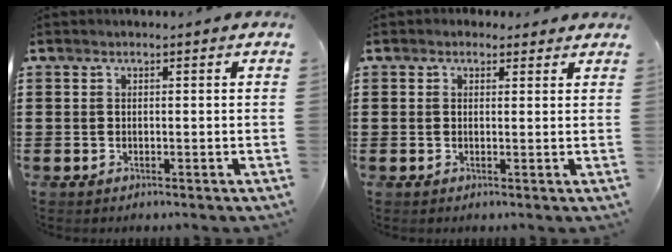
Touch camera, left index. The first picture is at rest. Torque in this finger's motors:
{"motor_torque": [1.24, -0.89, 0.14, 0.02]}